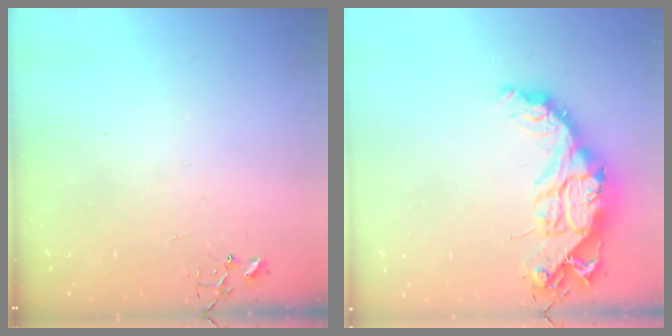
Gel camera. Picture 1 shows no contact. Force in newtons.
{"total": 18.7, "press": 18.7, "slide": 1.4}